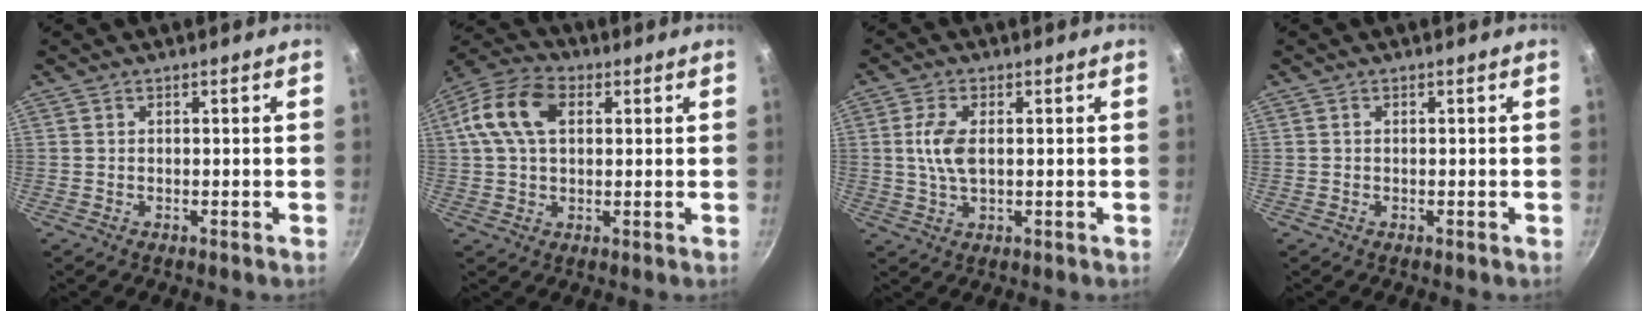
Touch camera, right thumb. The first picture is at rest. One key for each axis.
{"total": 11.9, "fx": 2.9, "fy": 7.6, "fz": 8.7, "tx": -0.156, "ty": 0.020, "tz": 0.039}
{"total": 6.2, "fx": 0.7, "fy": 3.2, "fz": 5.3, "tx": -0.112, "ty": 0.001, "tz": 0.014}
{"total": 0.0}